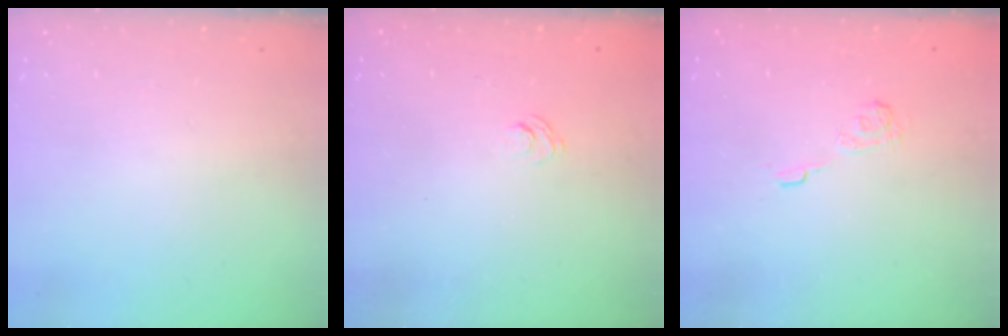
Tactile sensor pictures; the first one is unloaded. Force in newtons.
{"total": 2.4, "press": 2.0, "slide": 1.2}
{"total": 3.6, "press": 3.2, "slide": 1.5}